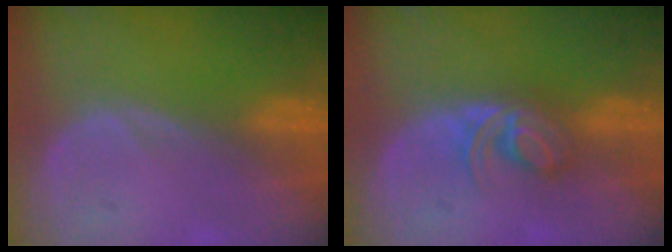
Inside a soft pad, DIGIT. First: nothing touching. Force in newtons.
{"total": 5.7, "press": 4.7, "slide": 3.3}